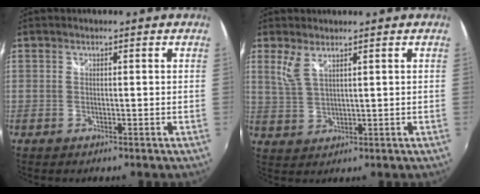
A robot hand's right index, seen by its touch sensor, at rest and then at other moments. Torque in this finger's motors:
{"motor_torque": [0.10, 0.12, 0.08, 0.05]}